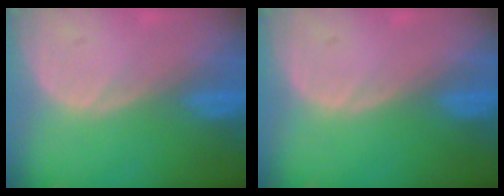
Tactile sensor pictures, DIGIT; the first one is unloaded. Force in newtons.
{"total": 0.0}